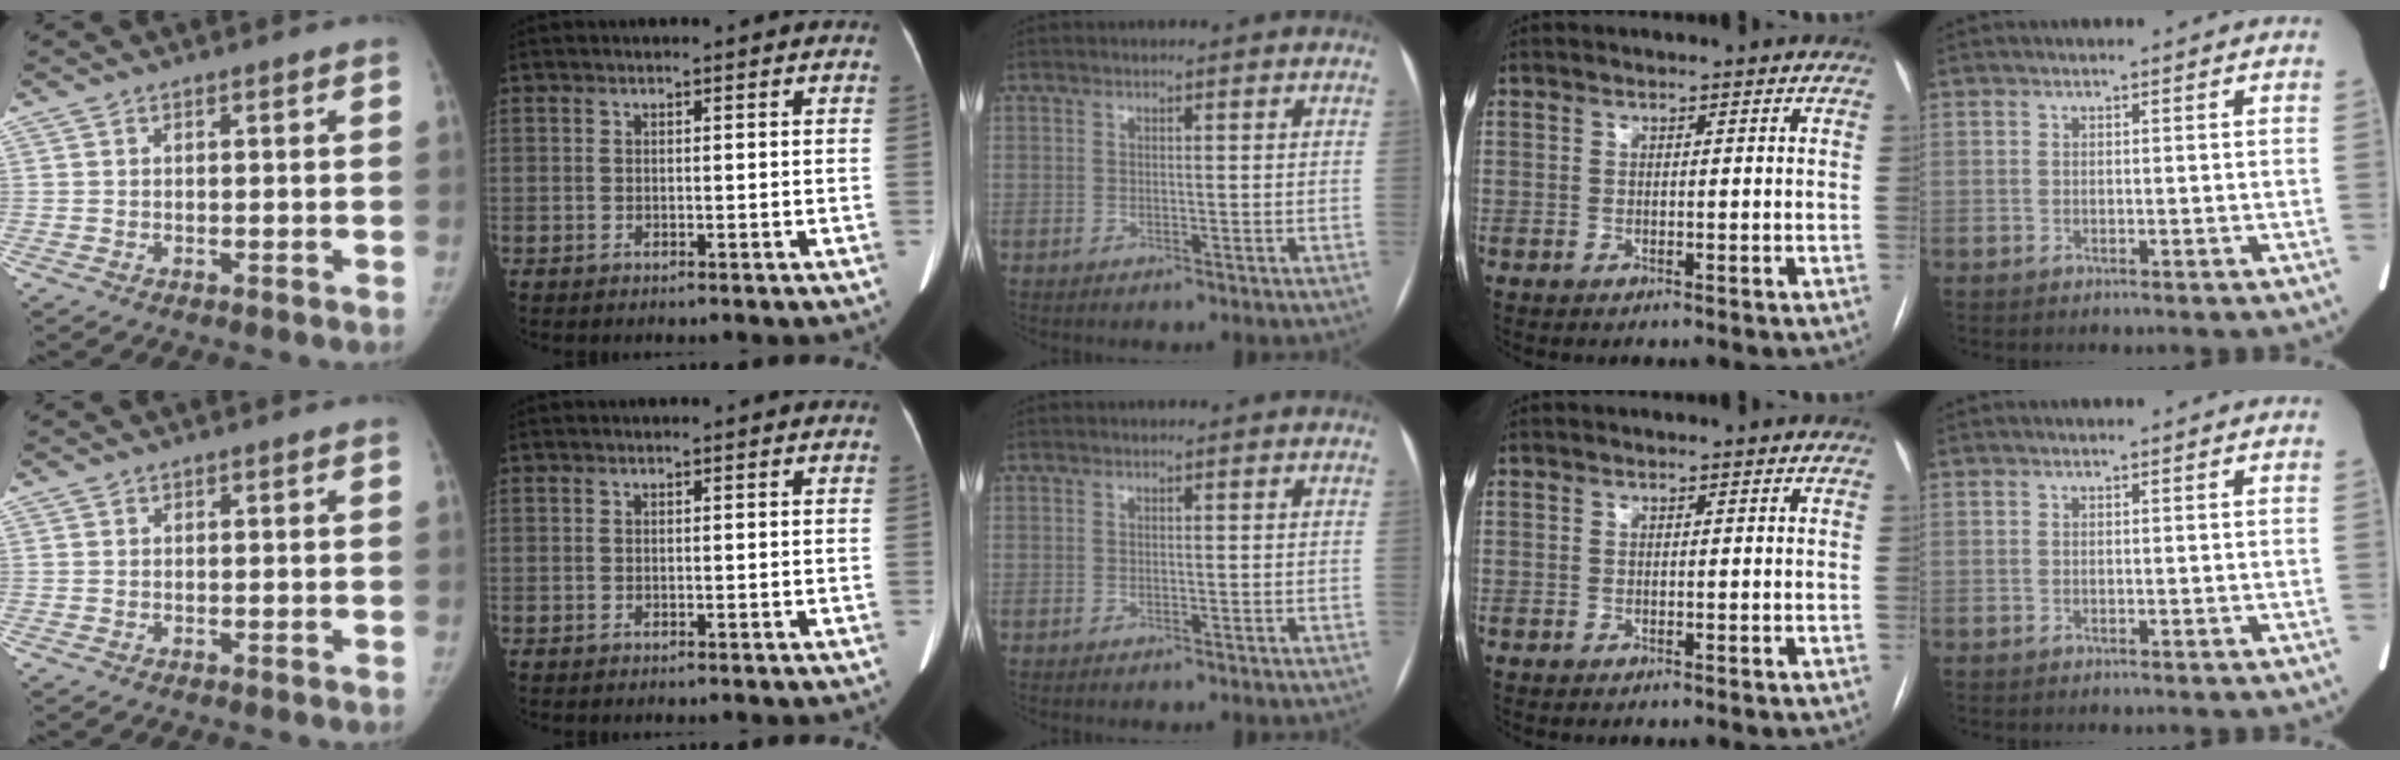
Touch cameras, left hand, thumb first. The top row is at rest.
{}